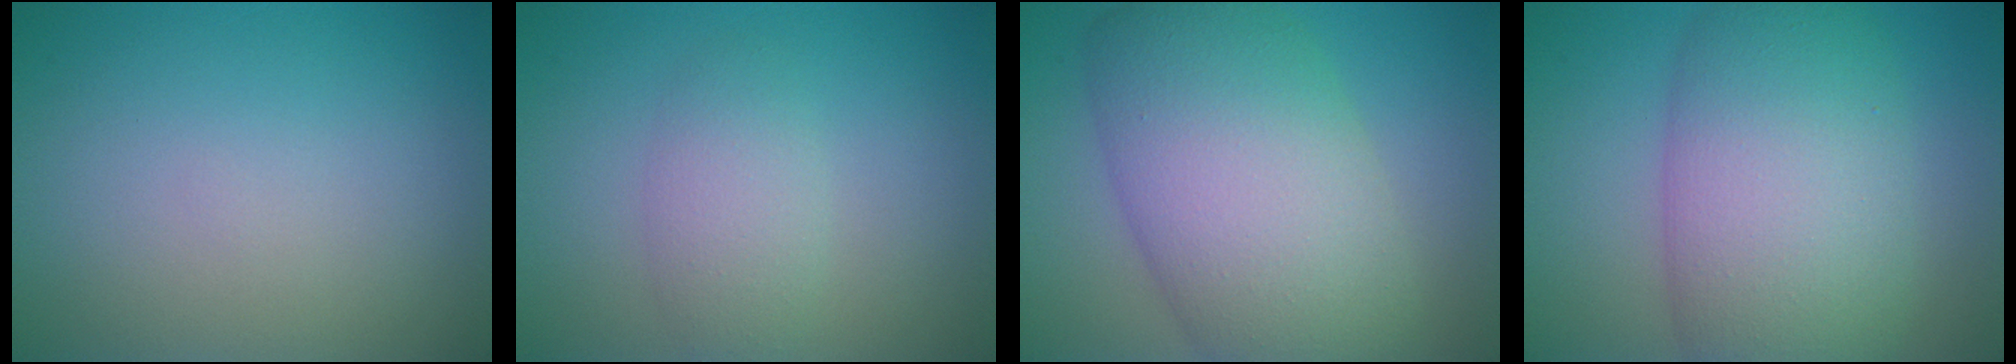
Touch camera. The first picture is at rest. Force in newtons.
{"total": 2.7, "press": 2.7, "slide": 0.1}
{"total": 11.8, "press": 11.8, "slide": 0.4}
{"total": 10.5, "press": 10.5, "slide": 0.3}